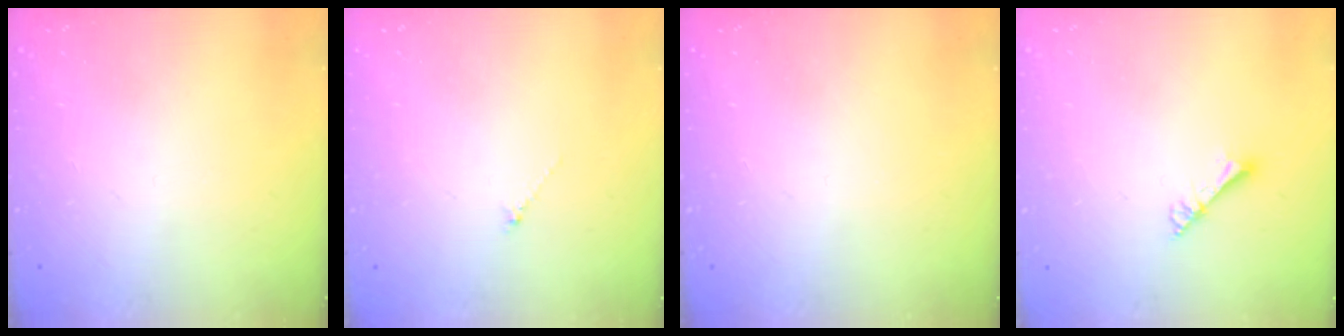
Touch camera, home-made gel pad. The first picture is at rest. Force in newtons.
{"total": 0.6, "press": 0.5, "slide": 0.3}
{"total": 0.0}
{"total": 2.9, "press": 2.9, "slide": 0.3}